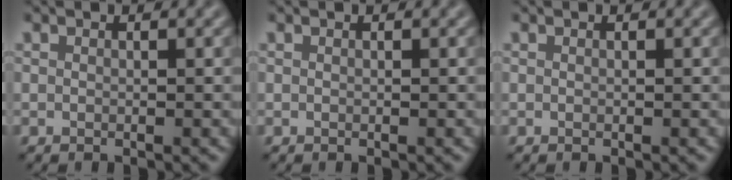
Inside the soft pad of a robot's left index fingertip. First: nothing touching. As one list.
[{"total": 0.0}, {"total": 0.0}]